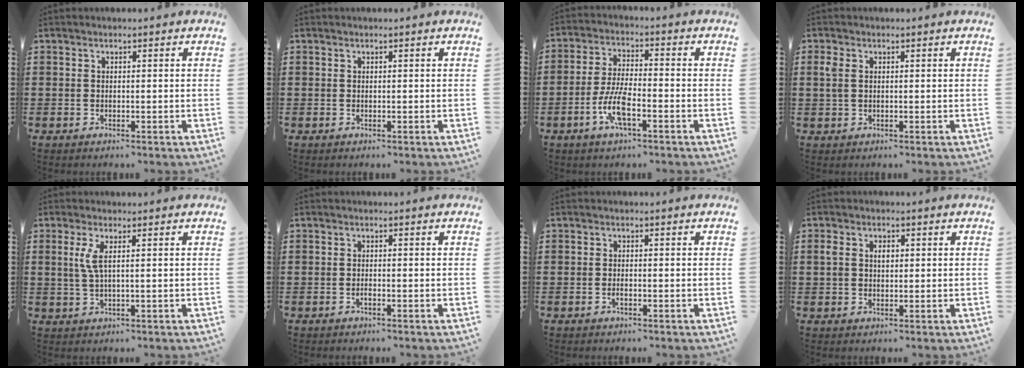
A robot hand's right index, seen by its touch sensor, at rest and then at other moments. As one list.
[{"total": 0.0}, {"total": 6.8, "force": [-2.9, 2.0, 5.8], "torque": [-0.136, -0.010, -0.060]}, {"total": 2.1, "force": [0.5, 1.3, 1.5], "torque": [-0.035, 0.007, 0.008]}, {"total": 3.0, "force": [0.7, 0.4, 2.9], "torque": [-0.068, -0.003, 0.009]}, {"total": 0.7, "force": [-0.5, 0.1, 0.6], "torque": [-0.012, -0.004, -0.008]}, {"total": 0.8, "force": [-0.5, 0.2, 0.7], "torque": [-0.014, -0.005, -0.007]}, {"total": 2.5, "force": [0.5, 1.7, 1.7], "torque": [-0.038, 0.011, 0.007]}]